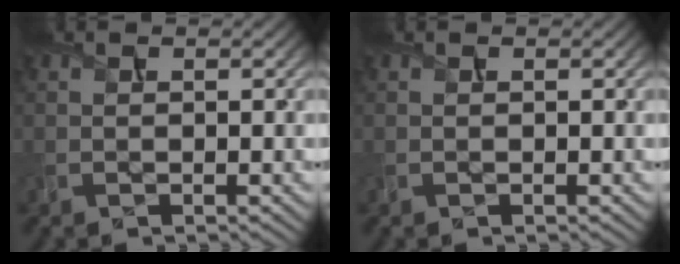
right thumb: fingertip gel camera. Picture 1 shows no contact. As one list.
[{"total": 0.0}]